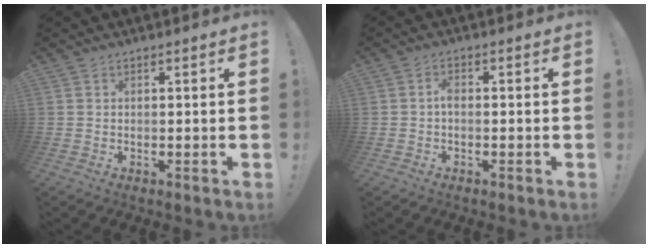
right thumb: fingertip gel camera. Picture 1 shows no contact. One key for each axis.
{"total": 2.0, "fx": -0.5, "fy": 0.9, "fz": 1.7, "tx": -0.032, "ty": 0.004, "tz": -0.011}